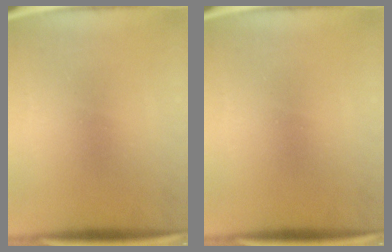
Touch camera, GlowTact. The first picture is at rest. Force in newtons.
{"total": 0.0}